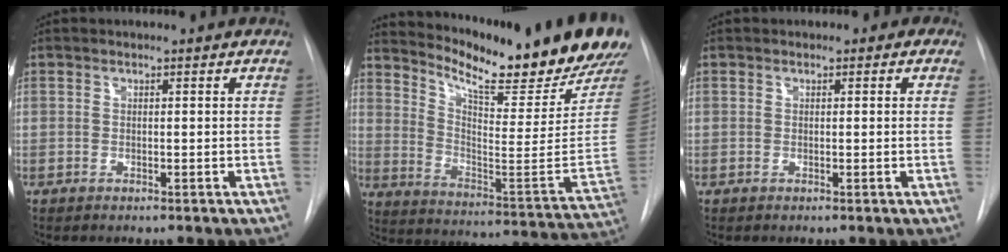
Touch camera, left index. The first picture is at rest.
{"total": 23.2, "force": [20.4, 1.5, 10.9], "torque": [-0.187, -0.096, 0.281]}
{"total": 1.1, "force": [0.4, 0.9, 0.4], "torque": [0.002, 0.006, 0.000]}